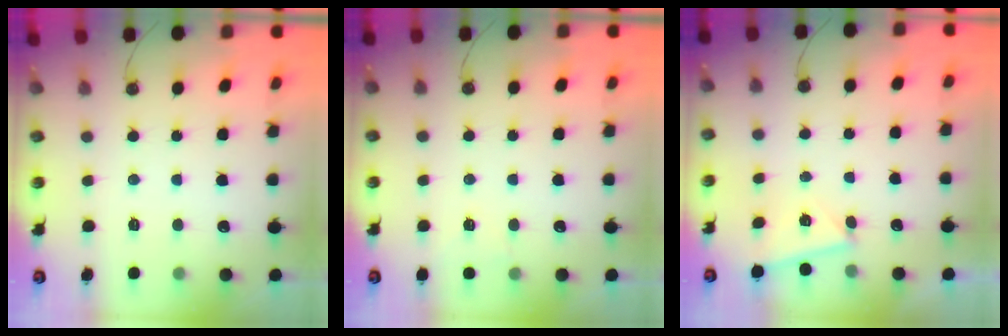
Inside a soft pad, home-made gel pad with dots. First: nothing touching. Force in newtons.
{"total": 3.5, "press": 3.5, "slide": 0.2}
{"total": 3.0, "press": 2.7, "slide": 1.4}